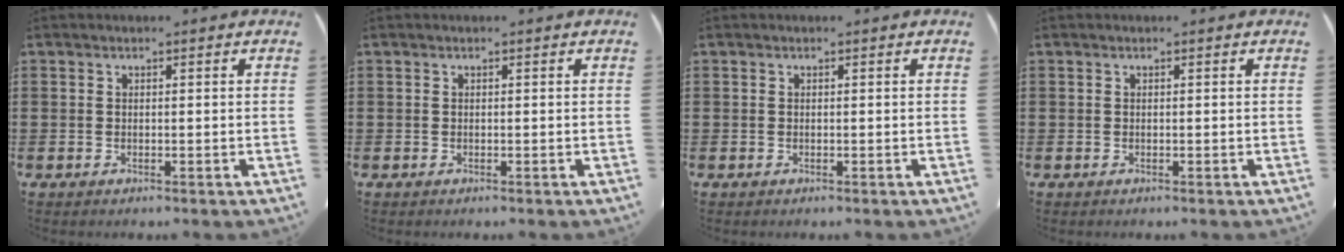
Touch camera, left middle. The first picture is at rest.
{"total": 0.0}
{"total": 0.0}
{"total": 0.0}